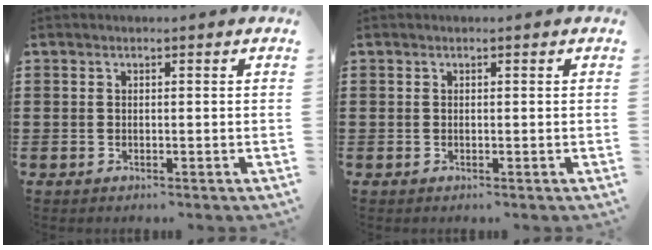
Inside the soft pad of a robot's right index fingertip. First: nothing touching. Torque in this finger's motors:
{"motor_torque": [1.17, 0.97, 0.00, -0.01]}